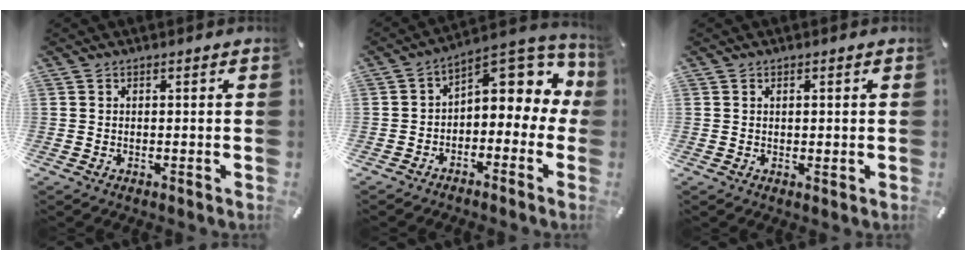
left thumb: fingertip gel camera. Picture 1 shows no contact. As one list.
[{"total": 9.9, "force": [3.7, 6.2, 6.9], "torque": [-0.083, -0.038, 0.063]}, {"total": 0.7, "force": [0.3, 0.3, 0.5], "torque": [-0.011, 0.000, 0.005]}]